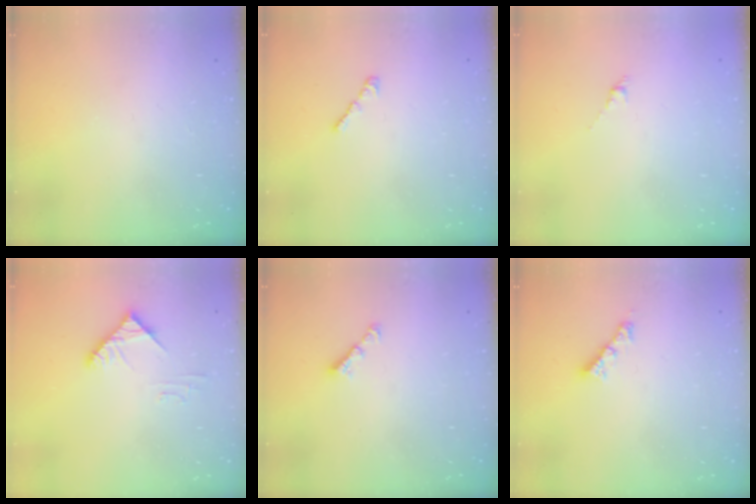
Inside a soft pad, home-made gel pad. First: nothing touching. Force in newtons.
{"total": 2.2, "press": 2.1, "slide": 0.6}
{"total": 0.0}
{"total": 5.6, "press": 5.6, "slide": 0.6}
{"total": 2.9, "press": 2.8, "slide": 0.6}
{"total": 3.4, "press": 3.3, "slide": 0.4}